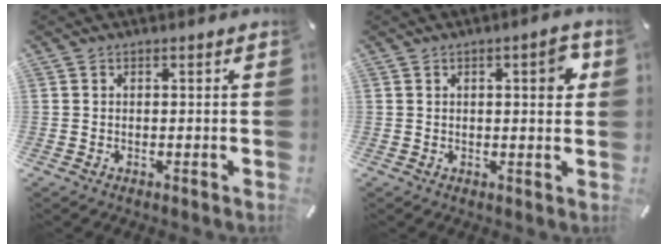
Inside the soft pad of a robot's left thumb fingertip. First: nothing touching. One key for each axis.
{"total": 5.0, "fx": 1.6, "fy": 1.8, "fz": 4.4, "tx": -0.048, "ty": -0.008, "tz": 0.016}